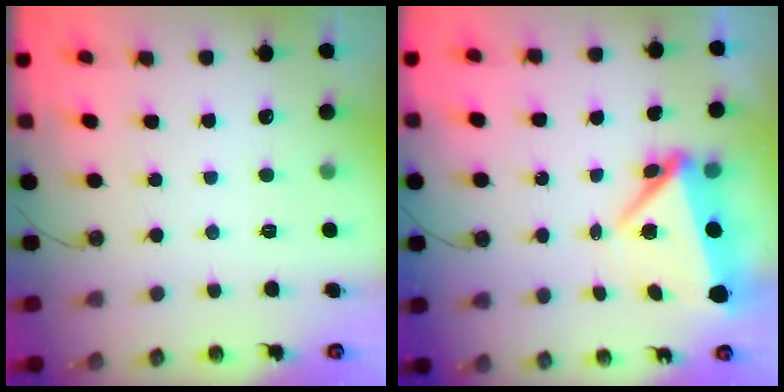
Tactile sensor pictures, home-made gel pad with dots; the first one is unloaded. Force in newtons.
{"total": 6.1, "press": 6.0, "slide": 1.0}